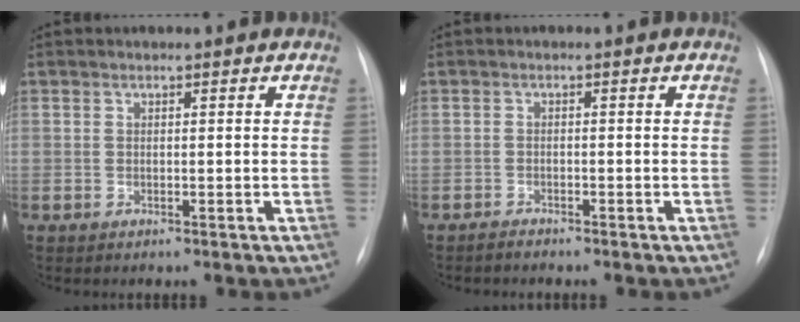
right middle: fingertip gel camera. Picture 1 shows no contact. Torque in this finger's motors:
{"motor_torque": [0.09, -0.08, 0.03, 0.01]}